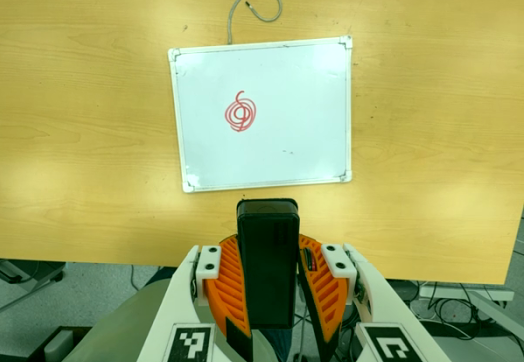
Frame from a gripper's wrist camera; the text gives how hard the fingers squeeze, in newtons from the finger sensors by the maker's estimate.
{"total": 11.7, "left": 9.2, "right": 14.1}